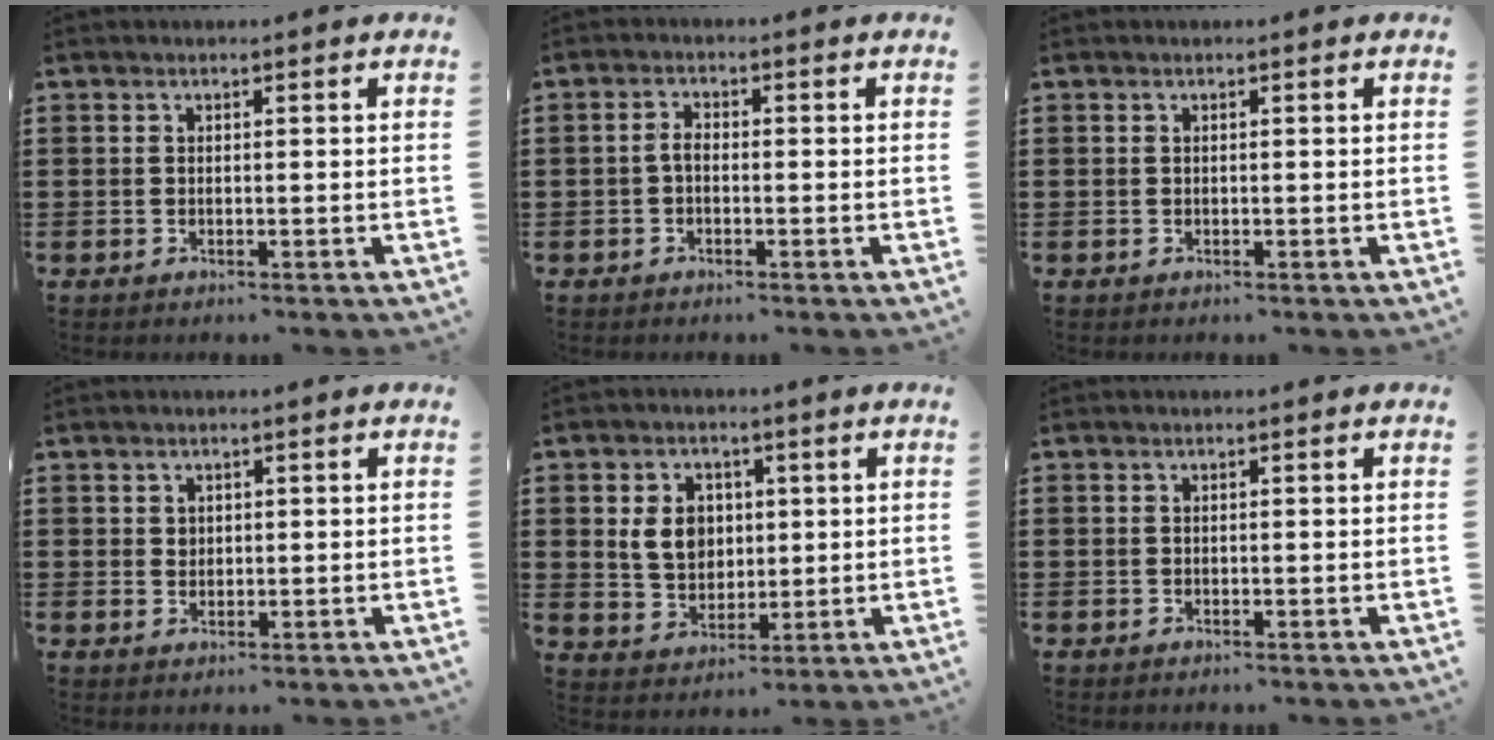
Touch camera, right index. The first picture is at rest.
{"total": 2.0, "force": [-0.6, 0.9, 1.6], "torque": [-0.040, -0.002, -0.015]}
{"total": 0.0}
{"total": 0.9, "force": [0.5, 0.7, 0.2], "torque": [-0.006, 0.002, 0.010]}
{"total": 6.4, "force": [1.2, 5.1, 3.7], "torque": [-0.088, 0.009, 0.018]}
{"total": 0.0}